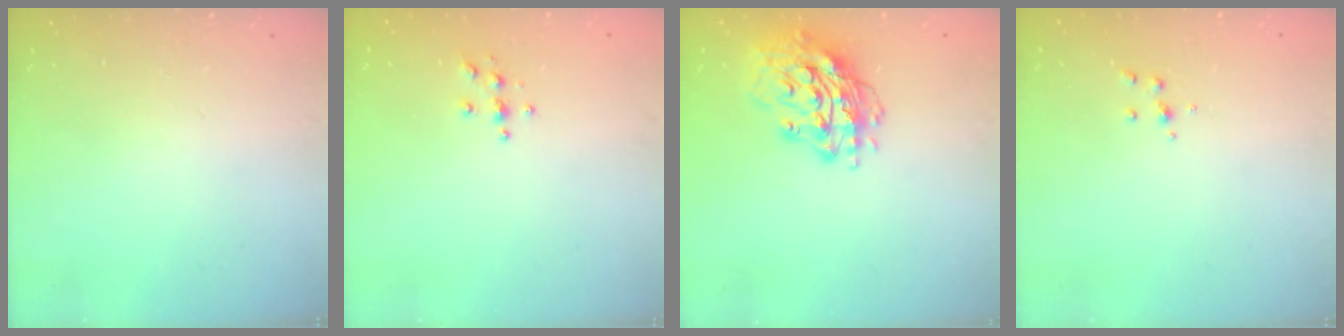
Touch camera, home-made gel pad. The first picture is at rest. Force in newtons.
{"total": 3.6, "press": 3.6, "slide": 0.4}
{"total": 15.9, "press": 15.8, "slide": 1.3}
{"total": 4.1, "press": 4.1, "slide": 0.6}